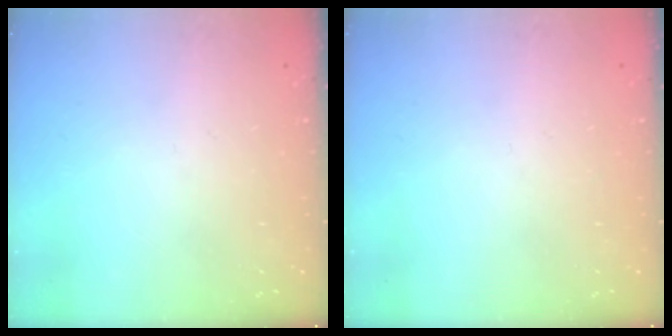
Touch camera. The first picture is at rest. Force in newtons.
{"total": 0.0}